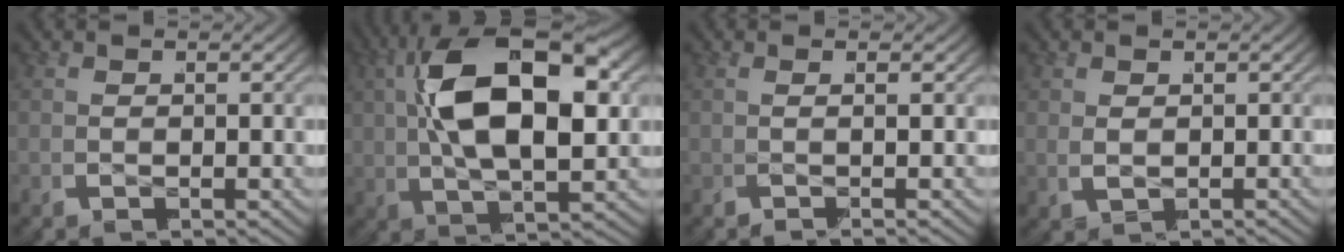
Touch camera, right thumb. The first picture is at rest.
{"total": 14.9, "force": [1.1, 7.8, 12.7], "torque": [-0.263, -0.010, 0.022]}
{"total": 1.2, "force": [0.0, -0.7, 1.0], "torque": [-0.017, 0.013, -0.010]}
{"total": 0.9, "force": [0.3, 0.8, 0.3], "torque": [-0.010, 0.000, 0.010]}